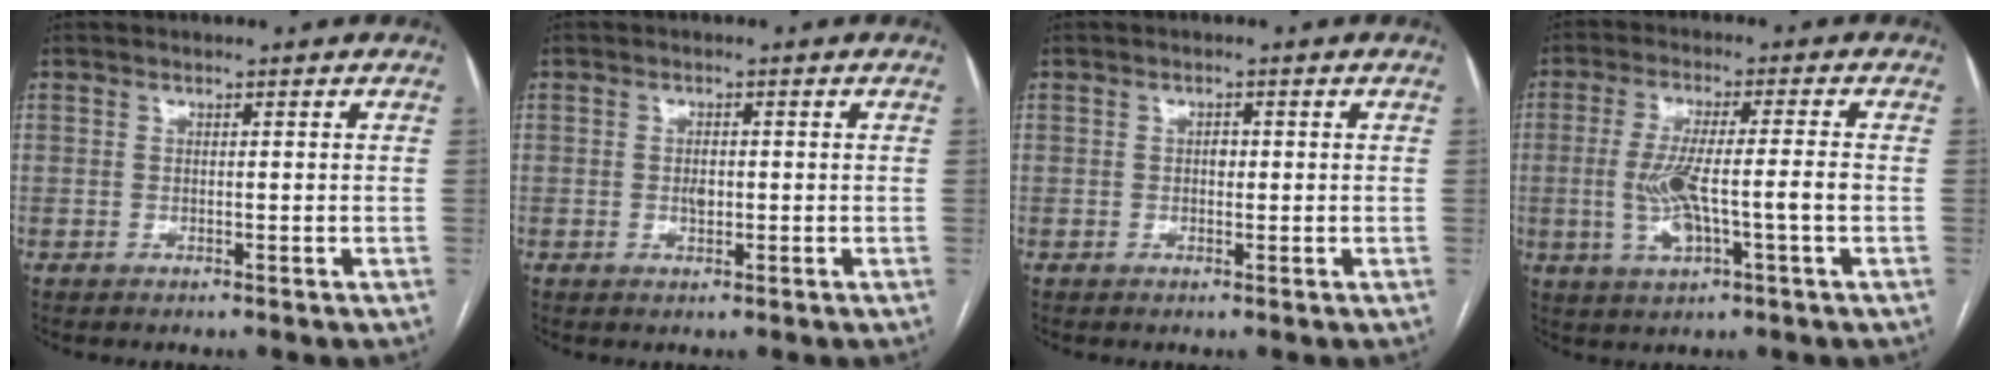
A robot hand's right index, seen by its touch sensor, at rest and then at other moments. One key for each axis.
{"total": 1.7, "fx": -0.1, "fy": 0.9, "fz": 1.4, "tx": -0.024, "ty": 0.001, "tz": 0.000}
{"total": 1.1, "fx": 0.0, "fy": 0.8, "fz": 0.8, "tx": -0.011, "ty": 0.003, "tz": -0.001}
{"total": 8.7, "fx": -1.4, "fy": 0.6, "fz": 8.6, "tx": -0.171, "ty": 0.003, "tz": -0.023}